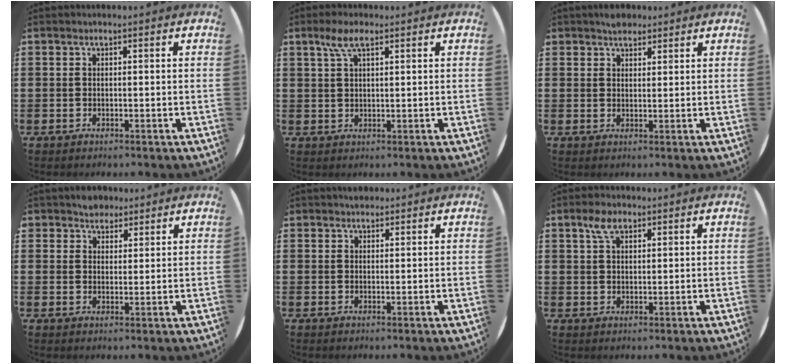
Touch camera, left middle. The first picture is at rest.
{"total": 4.3, "force": [2.5, 1.3, 3.3], "torque": [-0.070, 0.009, 0.043]}
{"total": 2.5, "force": [2.3, 1.1, 0.2], "torque": [0.001, 0.001, 0.043]}
{"total": 3.1, "force": [2.7, 1.6, 0.1], "torque": [-0.003, 0.002, 0.051]}
{"total": 1.2, "force": [1.1, 0.4, 0.0], "torque": [0.007, -0.001, 0.020]}
{"total": 3.5, "force": [2.3, 1.7, 2.0], "torque": [-0.046, 0.008, 0.042]}